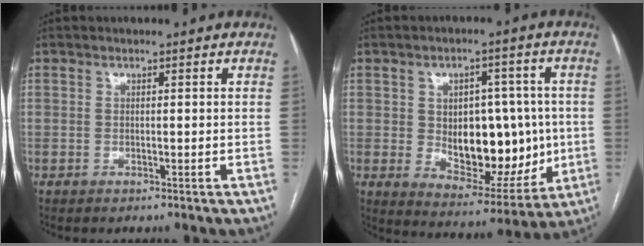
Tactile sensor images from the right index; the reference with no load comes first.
{"total": 14.7, "force": [-0.3, 8.2, 12.1], "torque": [-0.166, 0.008, 0.017]}